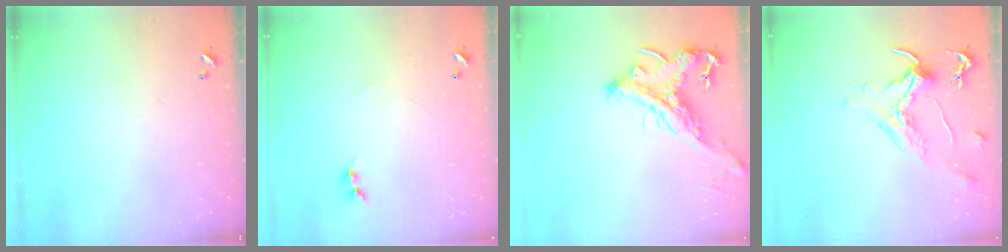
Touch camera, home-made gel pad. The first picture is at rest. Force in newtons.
{"total": 0.0}
{"total": 2.0, "press": 1.5, "slide": 1.3}
{"total": 1.6, "press": 1.4, "slide": 0.7}